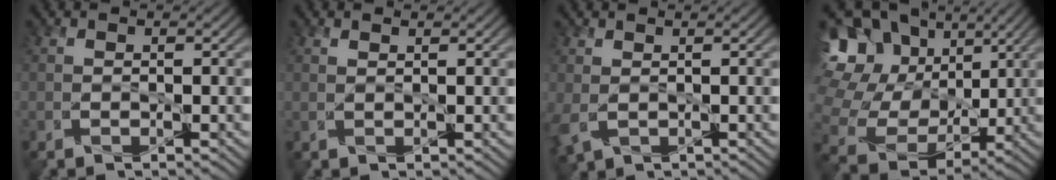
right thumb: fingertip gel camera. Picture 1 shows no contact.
{"total": 0.7, "force": [0.6, 0.1, 0.3], "torque": [-0.009, 0.001, 0.011]}
{"total": 2.7, "force": [0.4, 1.9, 1.9], "torque": [-0.062, -0.006, 0.010]}
{"total": 19.0, "force": [4.9, 15.7, 9.6], "torque": [-0.292, 0.029, 0.121]}